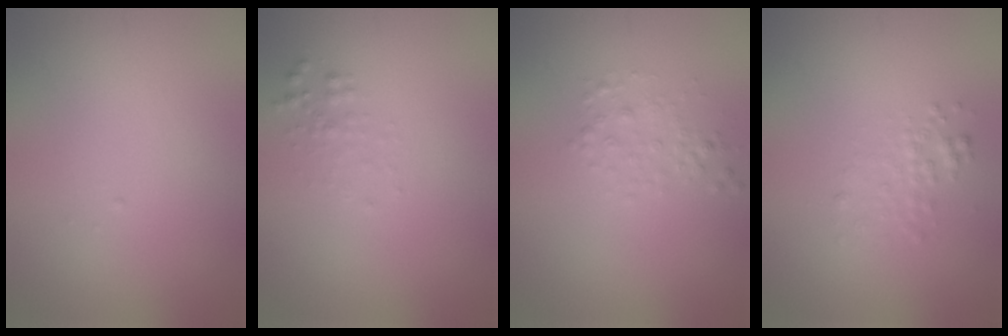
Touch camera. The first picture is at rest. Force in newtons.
{"total": 0.9, "press": 0.9, "slide": 0.1}
{"total": 1.4, "press": 1.4, "slide": 0.0}
{"total": 1.5, "press": 1.5, "slide": 0.0}